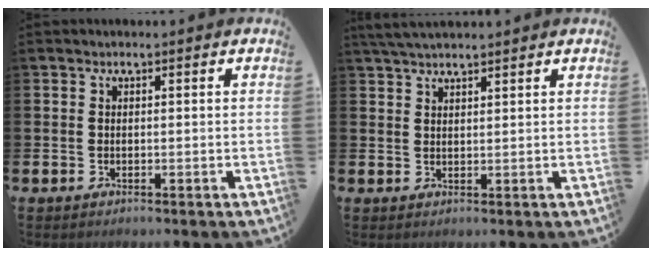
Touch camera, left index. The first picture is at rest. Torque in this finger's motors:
{"motor_torque": [-0.11, -0.56, 0.60, 0.16]}